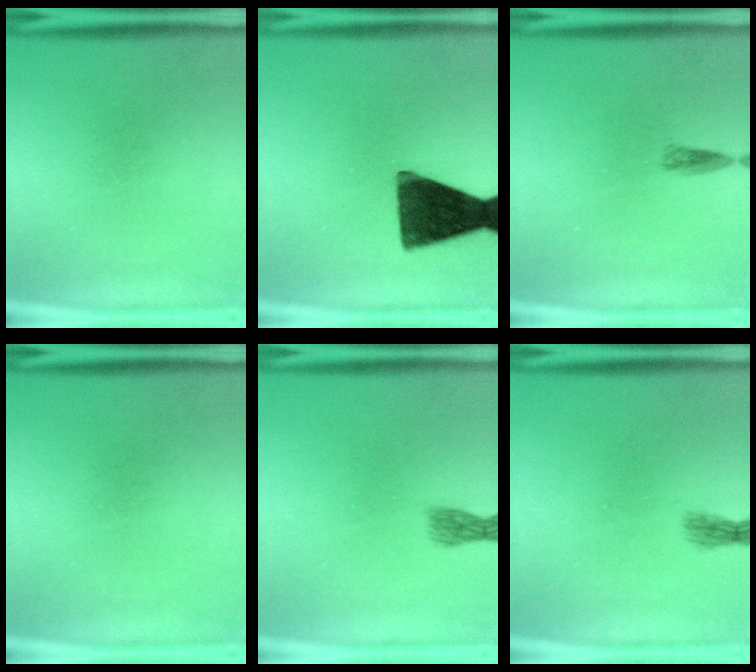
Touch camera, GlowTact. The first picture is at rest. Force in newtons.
{"total": 14.5}
{"total": 1.3}
{"total": 0.0}
{"total": 1.9}
{"total": 1.4}